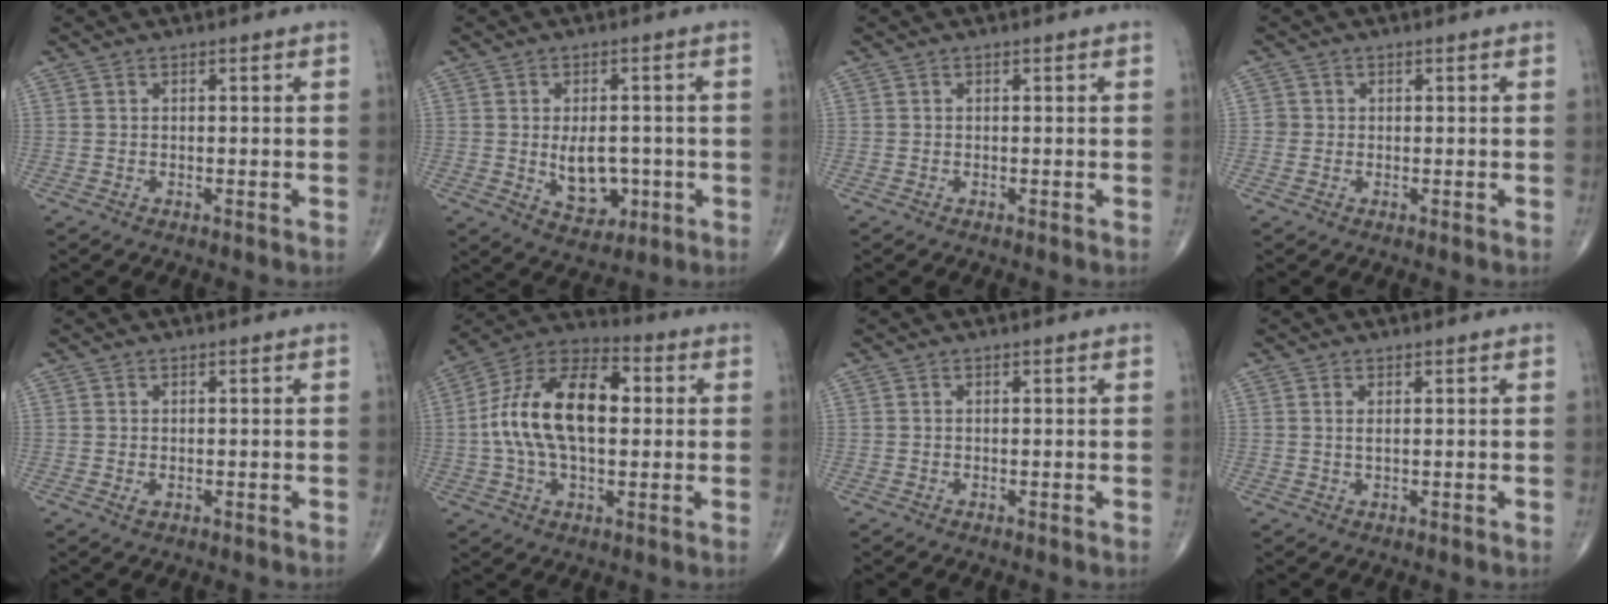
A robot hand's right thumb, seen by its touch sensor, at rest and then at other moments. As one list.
[{"total": 7.9, "force": [-1.0, 5.1, 5.9], "torque": [-0.065, -0.003, -0.001]}, {"total": 0.0}, {"total": 1.3, "force": [-0.1, 1.3, 0.1], "torque": [0.006, 0.004, -0.003]}, {"total": 1.0, "force": [-0.2, 0.6, 0.7], "torque": [-0.014, 0.000, -0.002]}, {"total": 19.1, "force": [1.5, 10.5, 15.9], "torque": [-0.284, 0.029, 0.018]}, {"total": 0.0}, {"total": 1.1, "force": [0.3, 0.3, 1.0], "torque": [-0.023, 0.000, 0.008]}]